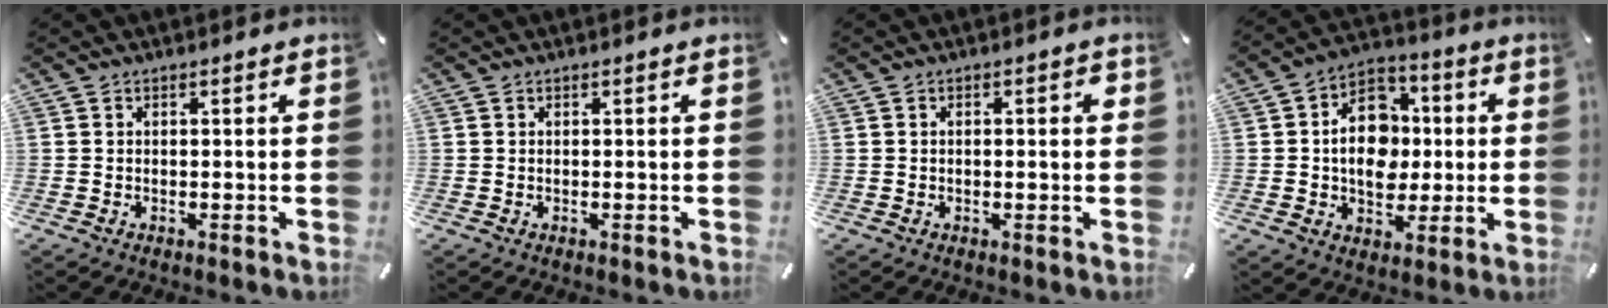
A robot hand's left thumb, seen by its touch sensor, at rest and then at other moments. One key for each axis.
{"total": 0.0}
{"total": 1.8, "fx": 0.0, "fy": 0.7, "fz": 1.7, "tx": -0.022, "ty": 0.001, "tz": -0.004}
{"total": 13.3, "fx": -0.5, "fy": 10.7, "fz": 7.9, "tx": -0.126, "ty": 0.016, "tz": -0.005}